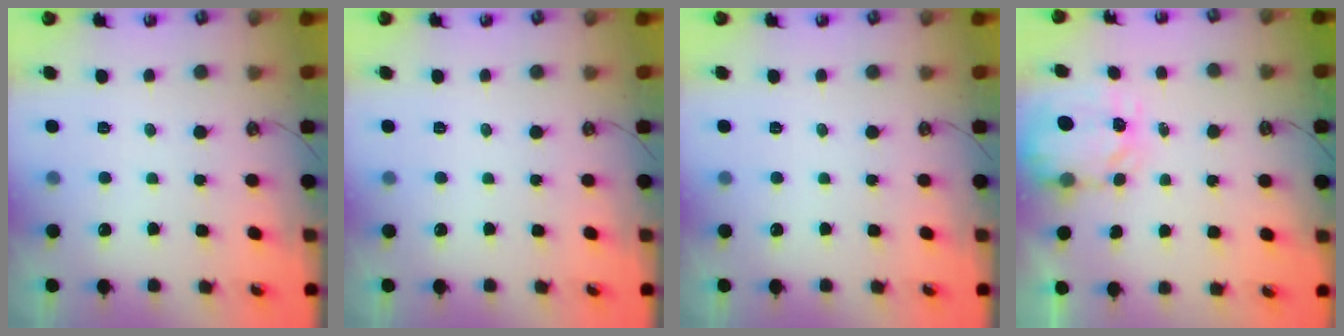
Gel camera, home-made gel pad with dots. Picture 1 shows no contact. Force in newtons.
{"total": 0.0}
{"total": 0.0}
{"total": 3.9, "press": 3.9, "slide": 0.4}